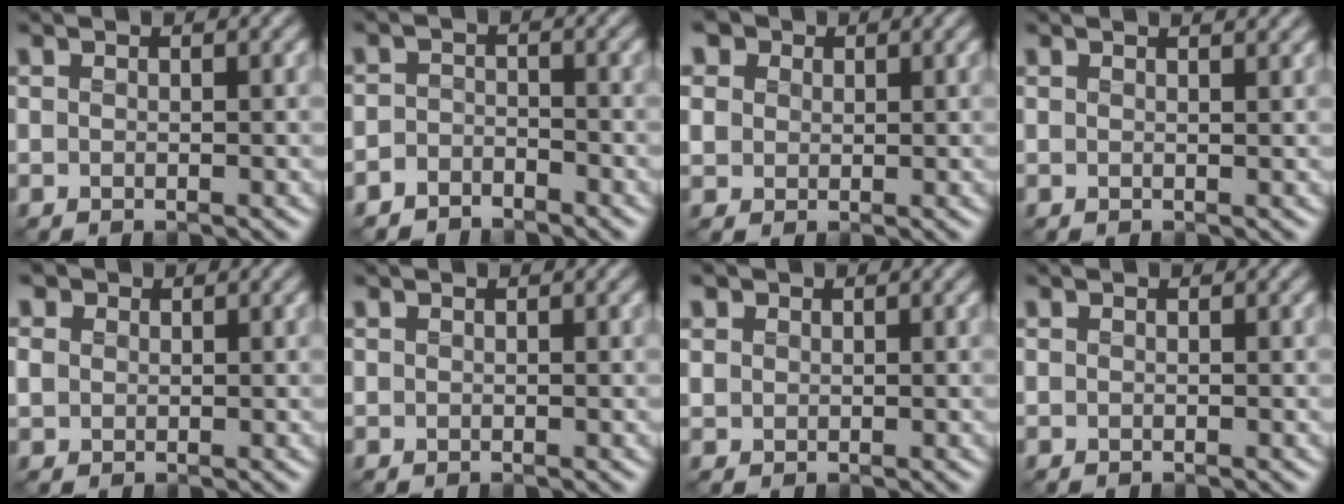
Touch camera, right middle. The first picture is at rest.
{"total": 2.6, "force": [-2.4, 1.0, 0.0], "torque": [0.007, 0.004, -0.052]}
{"total": 5.1, "force": [2.4, 3.9, 2.2], "torque": [-0.078, 0.011, 0.033]}
{"total": 1.7, "force": [1.5, 0.4, 0.7], "torque": [-0.009, 0.001, 0.013]}
{"total": 1.9, "force": [0.4, 1.7, 0.7], "torque": [-0.021, -0.004, 0.002]}
{"total": 0.0}
{"total": 1.2, "force": [0.4, 1.1, 0.2], "torque": [-0.008, -0.003, 0.006]}
{"total": 0.0}